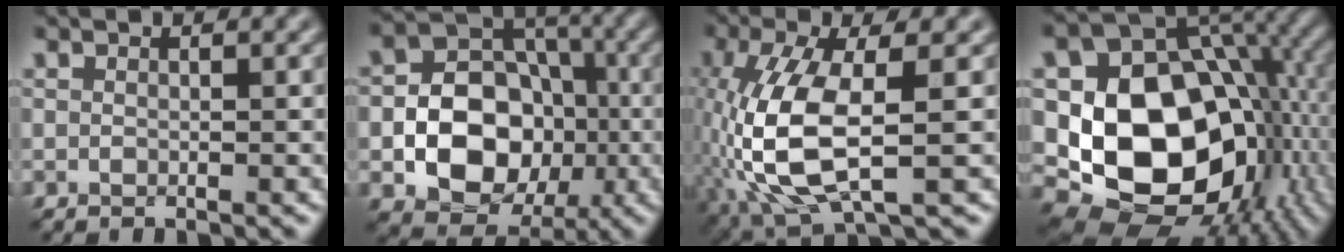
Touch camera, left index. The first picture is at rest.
{"total": 10.2, "force": [-2.4, 7.7, 6.3], "torque": [-0.085, 0.001, -0.054]}
{"total": 9.1, "force": [-1.8, 3.3, 8.3], "torque": [-0.194, 0.000, -0.038]}
{"total": 16.7, "force": [-1.8, 12.2, 11.2], "torque": [-0.177, -0.013, -0.030]}